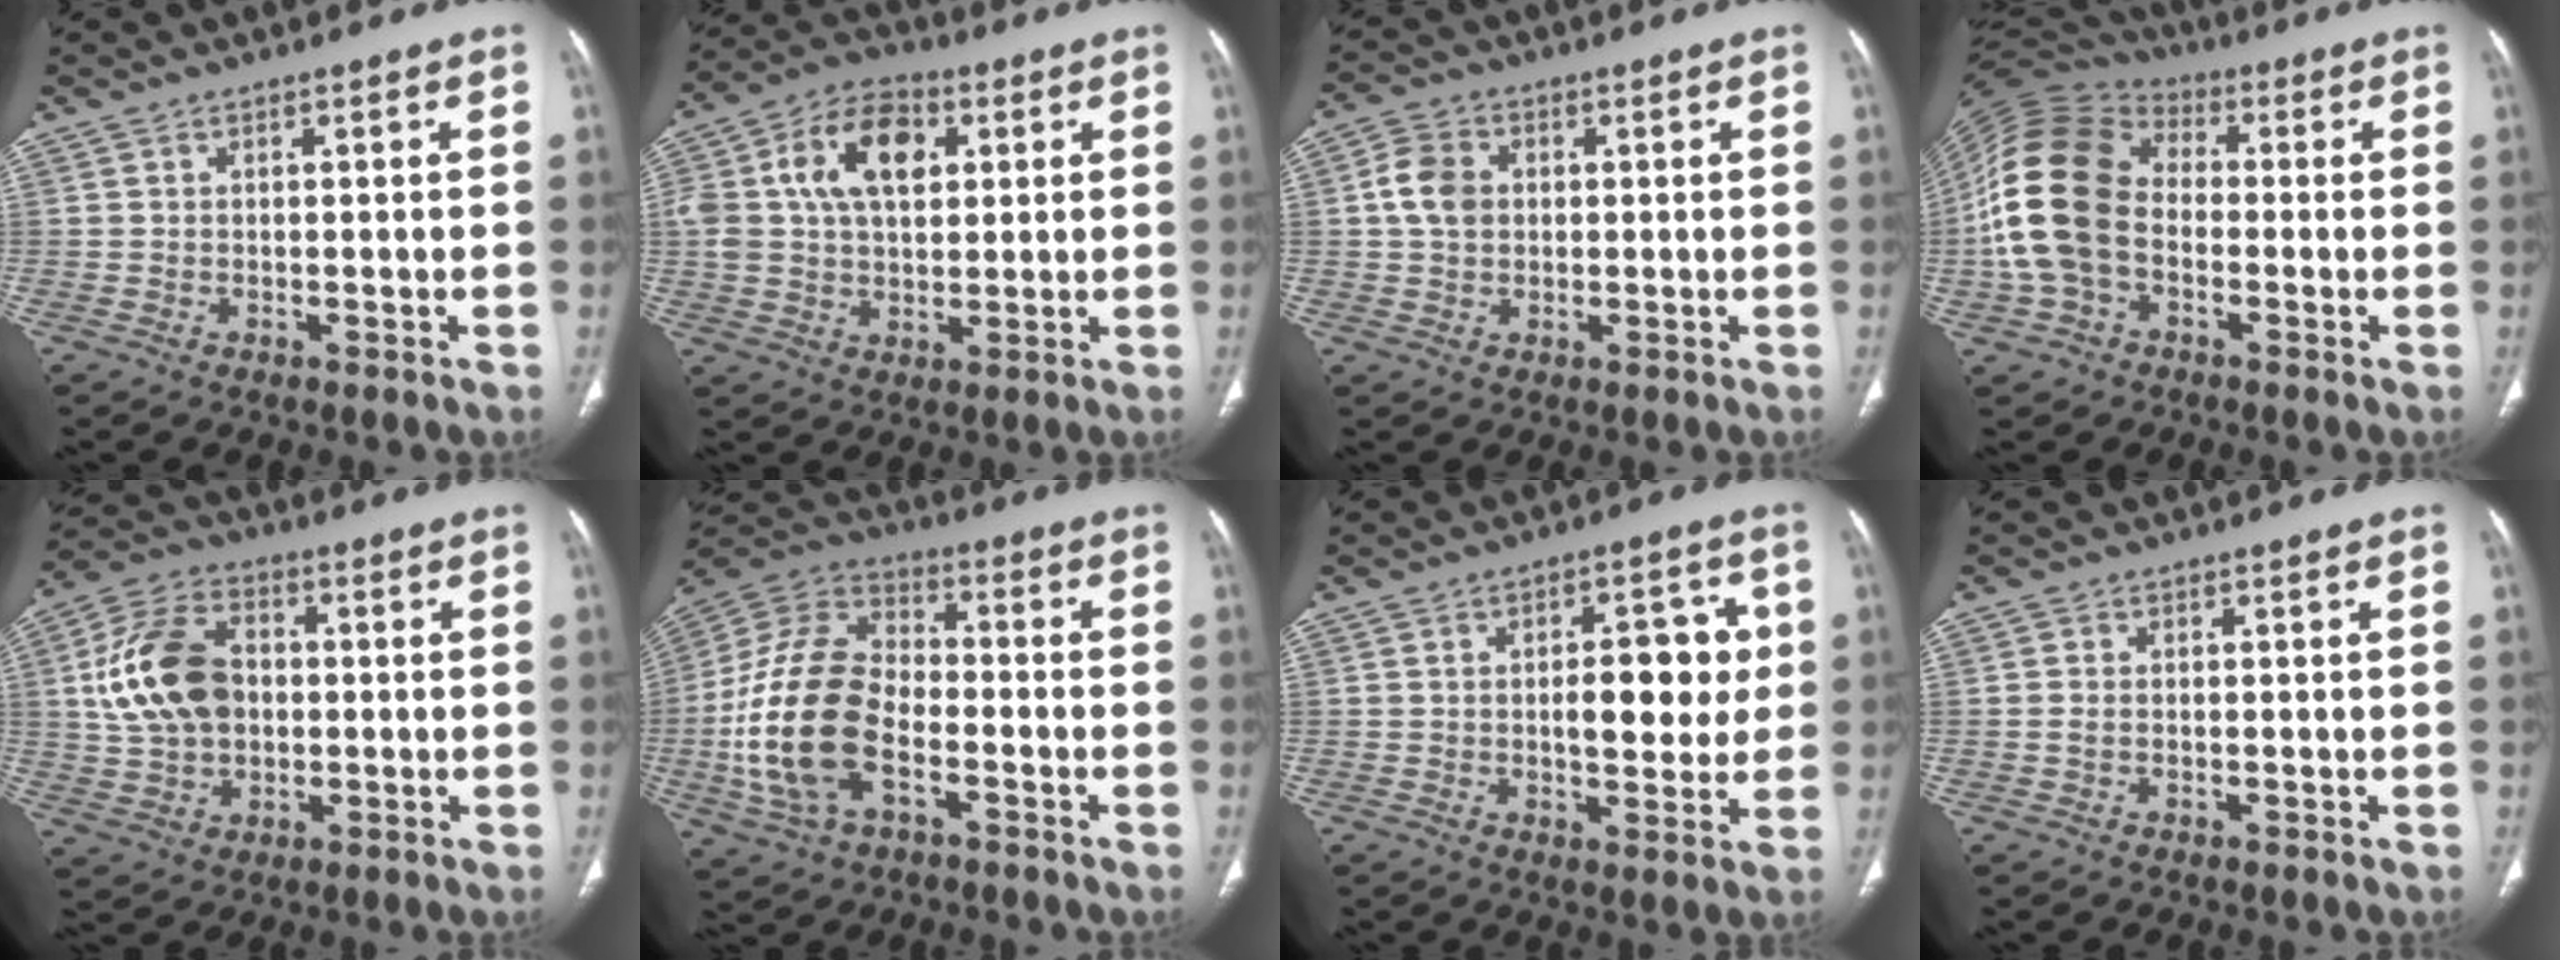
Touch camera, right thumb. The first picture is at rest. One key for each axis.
{"total": 14.8, "fx": 3.8, "fy": 9.5, "fz": 10.6, "tx": -0.177, "ty": 0.012, "tz": 0.064}
{"total": 6.1, "fx": 0.7, "fy": 4.9, "fz": 3.7, "tx": -0.064, "ty": 0.008, "tz": 0.008}
{"total": 17.4, "fx": -2.0, "fy": 12.1, "fz": 12.3, "tx": -0.253, "ty": 0.034, "tz": -0.044}
{"total": 15.0, "fx": 1.2, "fy": 10.5, "fz": 10.6, "tx": -0.183, "ty": 0.018, "tz": 0.020}
{"total": 19.6, "fx": -4.8, "fy": 11.4, "fz": 15.2, "tx": -0.303, "ty": 0.028, "tz": -0.090}
{"total": 10.8, "fx": 1.0, "fy": 5.3, "fz": 9.4, "tx": -0.096, "ty": 0.006, "tz": 0.017}
{"total": 1.0, "fx": -0.2, "fy": 0.7, "fz": 0.8, "tx": -0.015, "ty": 0.004, "tz": -0.003}